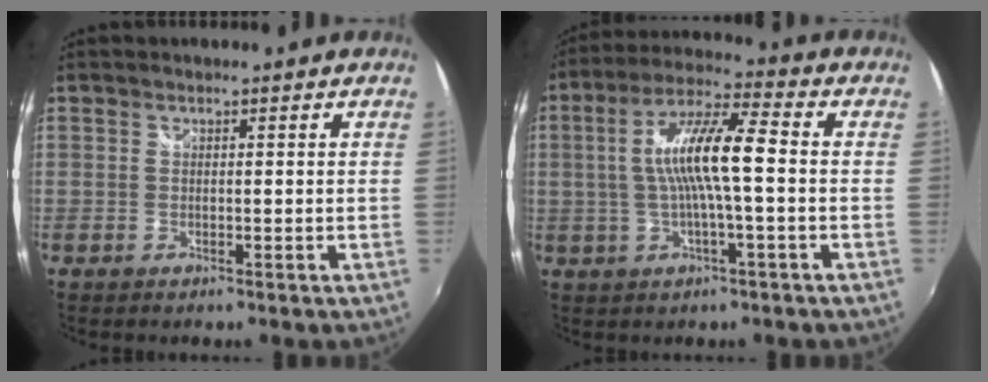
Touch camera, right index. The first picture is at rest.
{"total": 11.2, "force": [-0.4, 1.3, 11.1], "torque": [-0.210, 0.014, -0.008]}